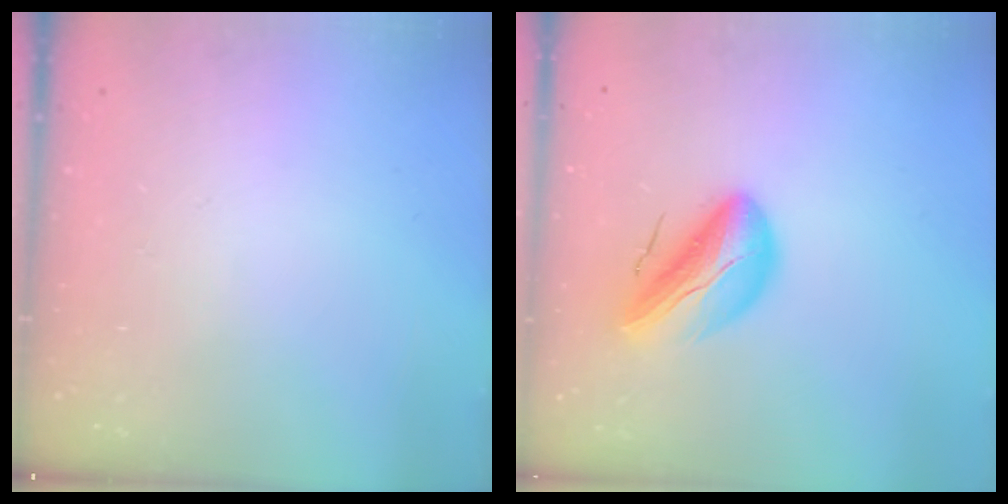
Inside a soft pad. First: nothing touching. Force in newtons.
{"total": 13.3, "press": 12.8, "slide": 3.3}